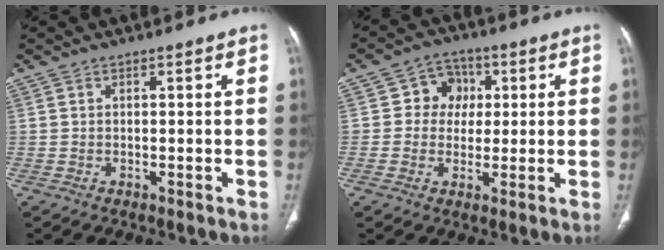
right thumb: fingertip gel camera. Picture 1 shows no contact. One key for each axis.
{"total": 6.8, "fx": 1.1, "fy": 6.2, "fz": 2.6, "tx": 0.004, "ty": 0.010, "tz": 0.010}